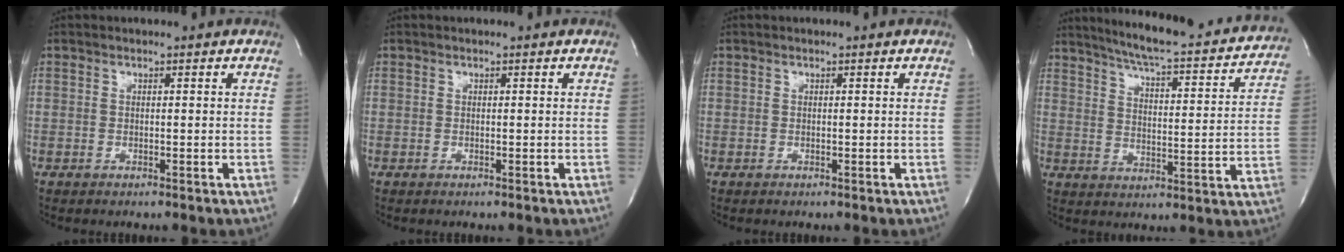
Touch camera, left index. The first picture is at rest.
{"total": 0.0}
{"total": 0.0}
{"total": 22.7, "force": [20.5, 2.9, 9.3], "torque": [-0.141, -0.031, 0.260]}